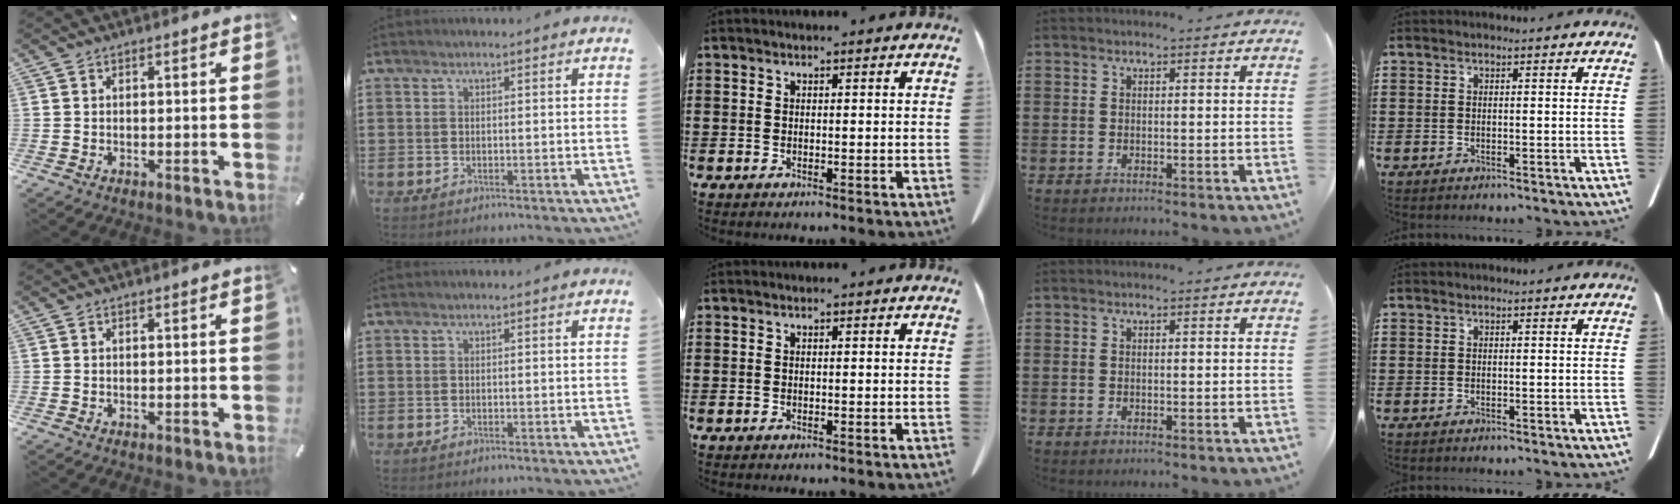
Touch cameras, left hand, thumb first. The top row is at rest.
{}